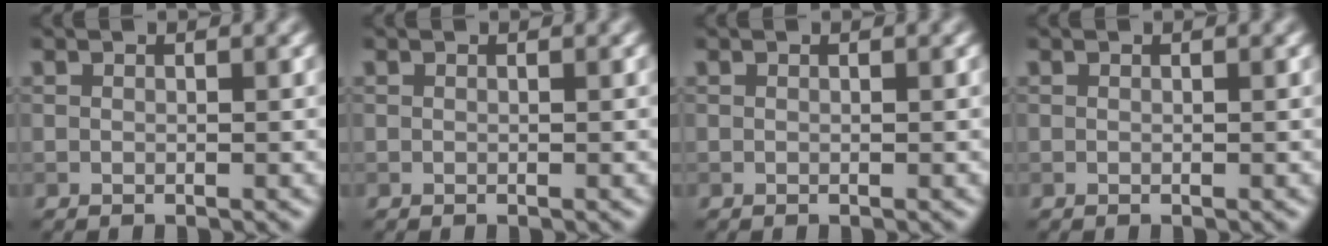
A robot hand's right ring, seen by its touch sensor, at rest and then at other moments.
{"total": 0.0}
{"total": 0.0}
{"total": 0.0}